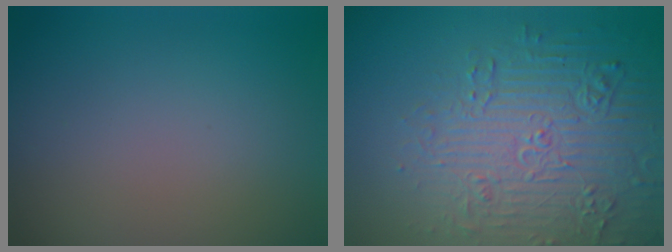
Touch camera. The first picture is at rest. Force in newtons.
{"total": 7.5, "press": 7.3, "slide": 1.7}